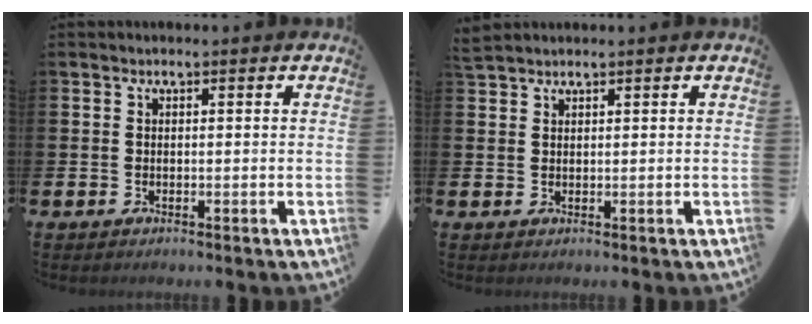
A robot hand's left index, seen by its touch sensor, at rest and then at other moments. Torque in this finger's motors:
{"motor_torque": [0.09, 0.03, 0.22, 0.03]}